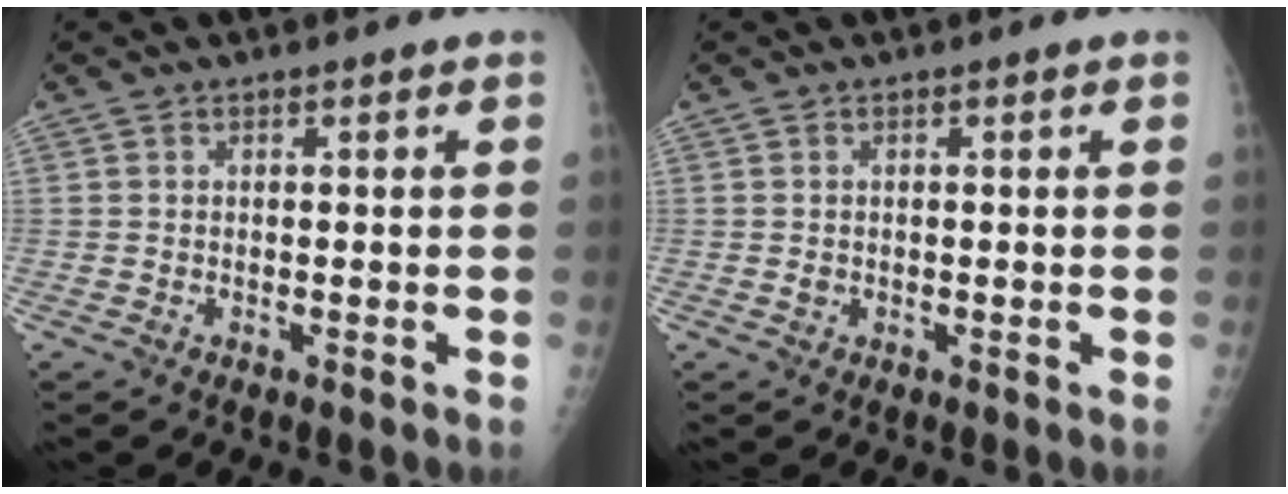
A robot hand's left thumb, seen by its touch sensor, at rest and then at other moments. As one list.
[{"total": 0.9, "force": [-0.2, 0.8, 0.5], "torque": [-0.003, 0.002, -0.003]}]